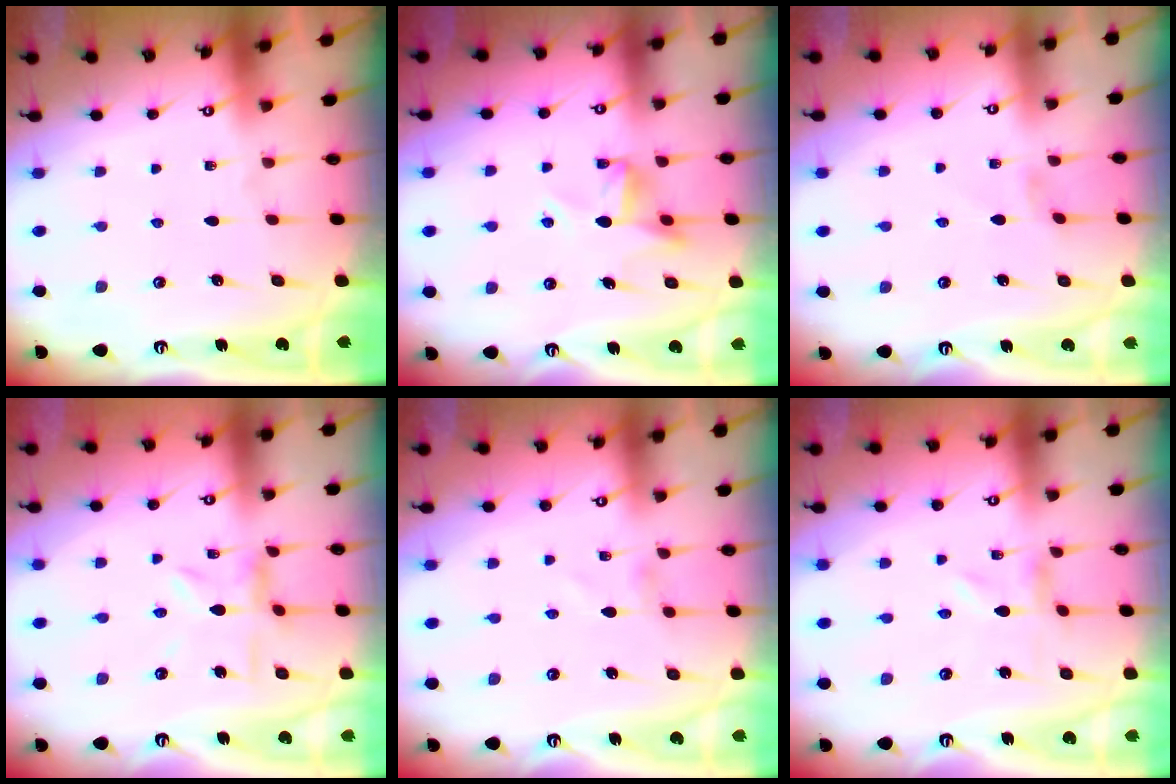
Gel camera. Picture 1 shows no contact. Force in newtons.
{"total": 8.2, "press": 8.2, "slide": 0.9}
{"total": 0.7, "press": 0.6, "slide": 0.4}
{"total": 5.8, "press": 5.7, "slide": 0.6}
{"total": 0.6, "press": 0.6, "slide": 0.2}
{"total": 0.0}